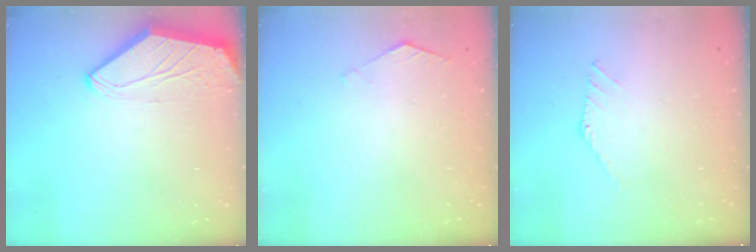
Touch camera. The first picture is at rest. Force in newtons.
{"total": 1.3, "press": 1.2, "slide": 0.4}
{"total": 0.0}